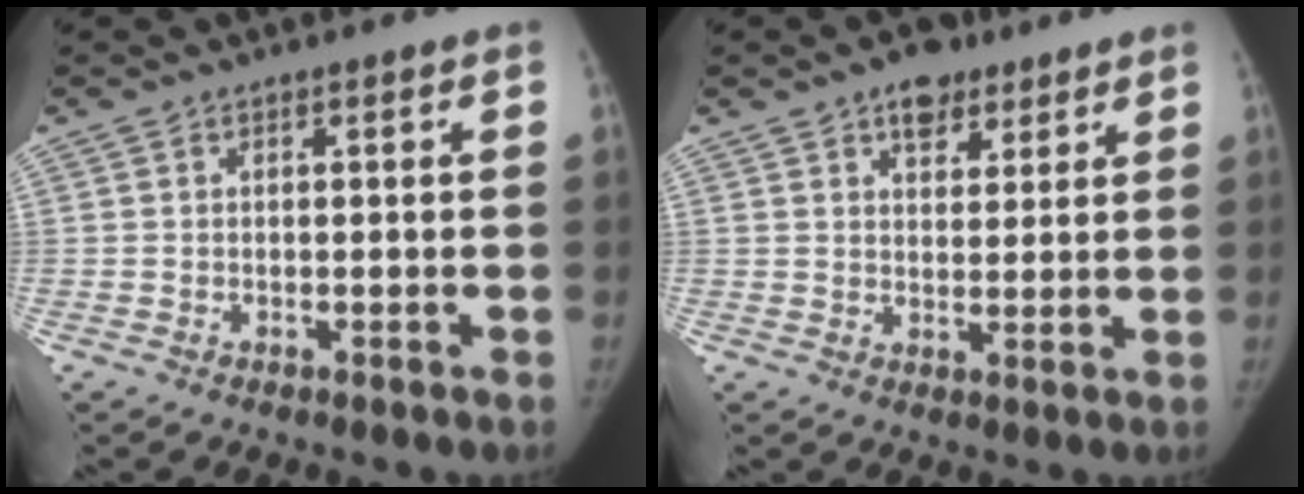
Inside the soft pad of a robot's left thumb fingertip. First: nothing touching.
{"total": 6.5, "force": [4.1, 4.0, 3.1], "torque": [-0.016, -0.018, 0.061]}